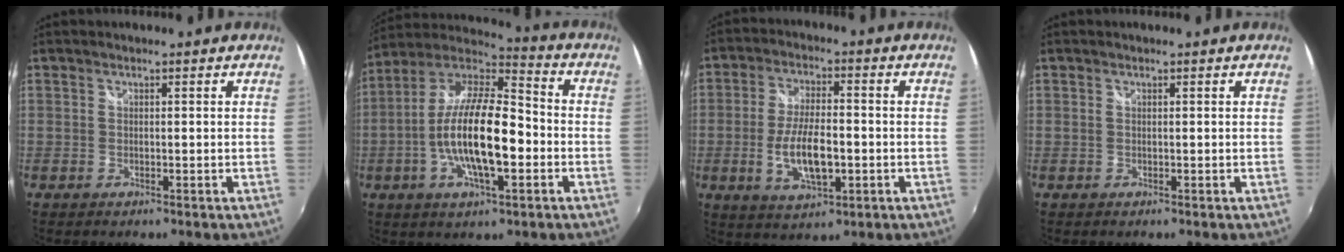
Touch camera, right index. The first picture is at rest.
{"total": 18.3, "force": [-3.8, 5.9, 16.9], "torque": [-0.323, -0.002, -0.077]}
{"total": 10.5, "force": [-2.3, 4.0, 9.4], "torque": [-0.184, -0.007, -0.037]}
{"total": 0.0}